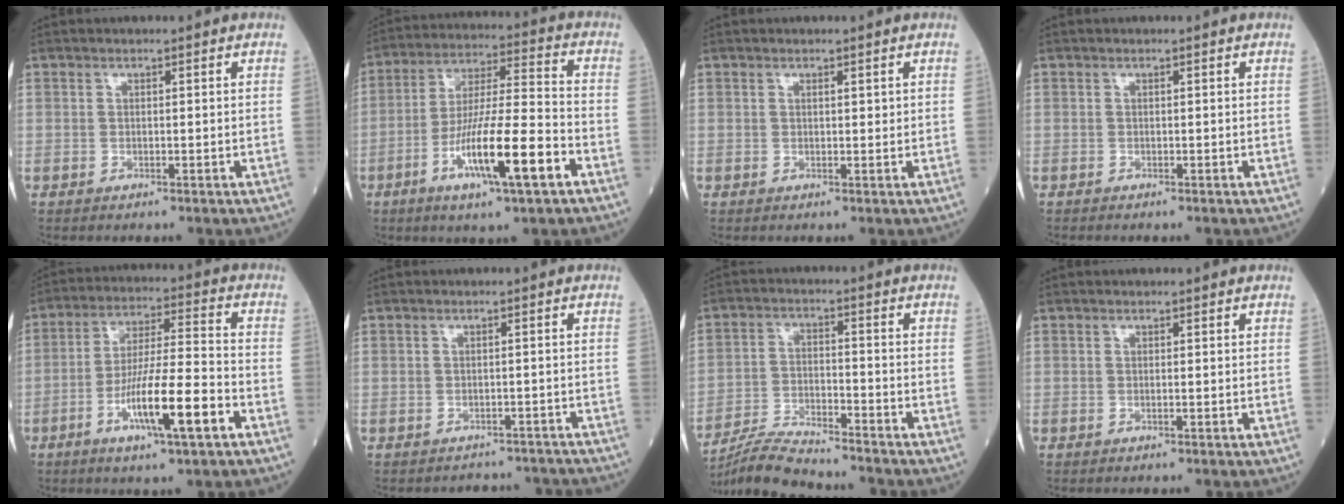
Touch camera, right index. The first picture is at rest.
{"total": 14.6, "force": [-6.3, 1.0, 13.1], "torque": [-0.241, -0.011, -0.109]}
{"total": 0.6, "force": [0.3, 0.2, 0.4], "torque": [-0.006, -0.002, 0.005]}
{"total": 0.0}
{"total": 12.6, "force": [-5.3, 0.8, 11.3], "torque": [-0.203, -0.006, -0.094]}
{"total": 6.1, "force": [-5.8, 2.1, -0.3], "torque": [0.012, 0.021, -0.057]}
{"total": 10.4, "force": [-9.9, 0.2, 3.0], "torque": [-0.056, -0.008, -0.175]}
{"total": 0.0}